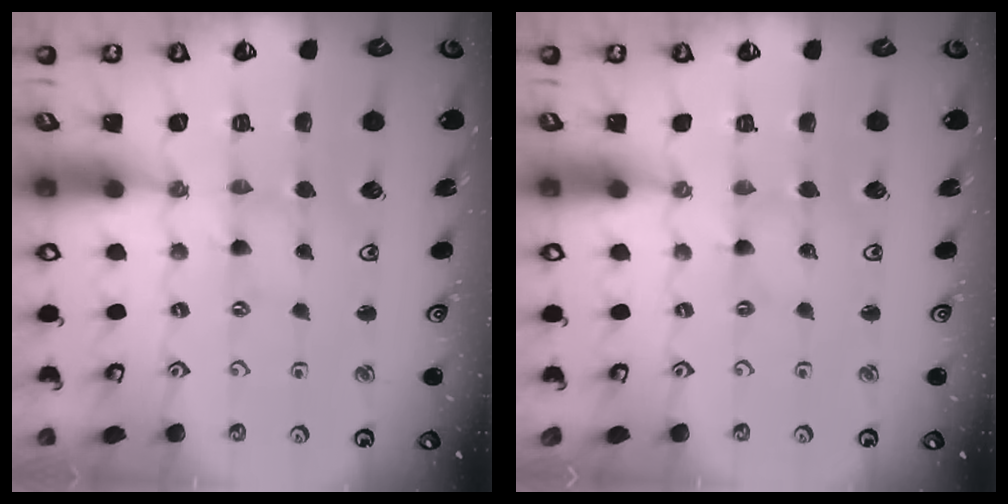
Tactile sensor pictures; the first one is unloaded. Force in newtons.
{"total": 0.0}